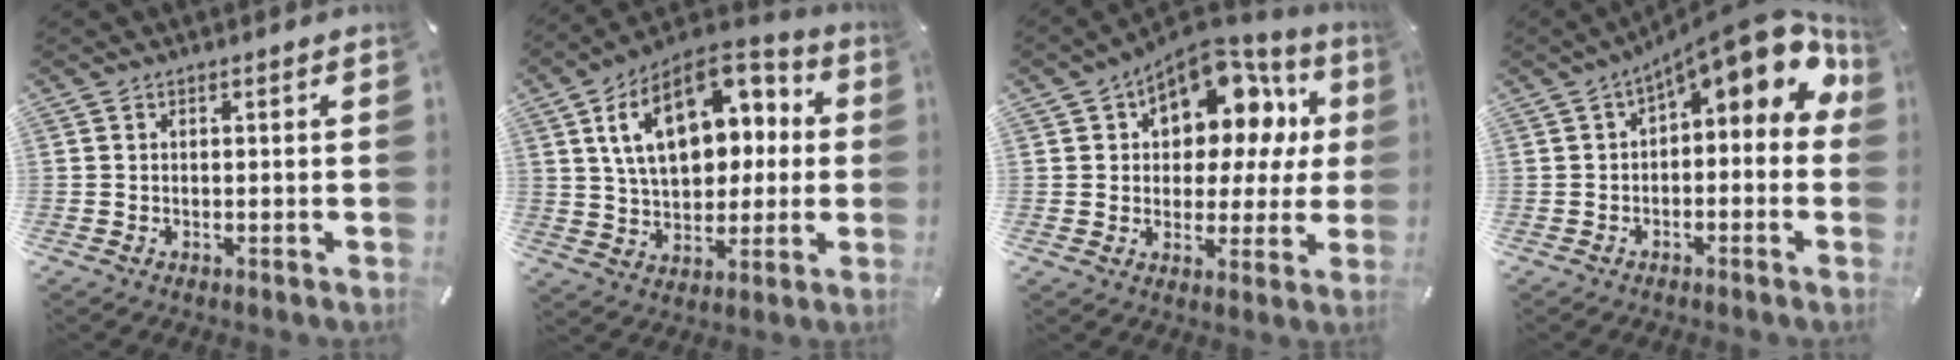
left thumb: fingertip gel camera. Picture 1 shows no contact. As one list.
[{"total": 20.3, "force": [6.4, 13.5, 13.8], "torque": [-0.248, -0.018, 0.113]}, {"total": 15.0, "force": [7.6, 9.2, 9.1], "torque": [-0.131, -0.057, 0.128]}, {"total": 12.4, "force": [5.5, 5.2, 9.8], "torque": [-0.133, -0.047, 0.094]}]